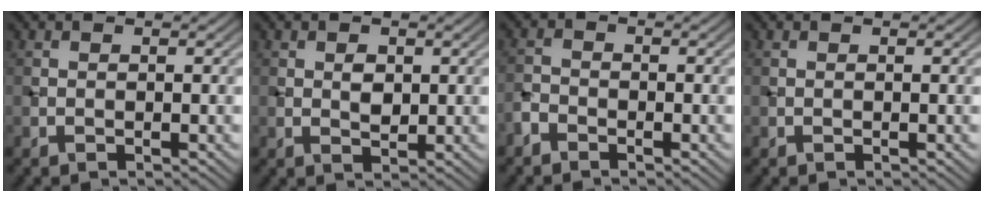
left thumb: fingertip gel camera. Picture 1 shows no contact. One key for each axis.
{"total": 1.9, "fx": 0.5, "fy": 1.3, "fz": 1.3, "tx": -0.026, "ty": -0.002, "tz": 0.009}
{"total": 2.0, "fx": -1.6, "fy": 0.9, "fz": 0.6, "tx": -0.013, "ty": 0.000, "tz": -0.043}
{"total": 0.0}